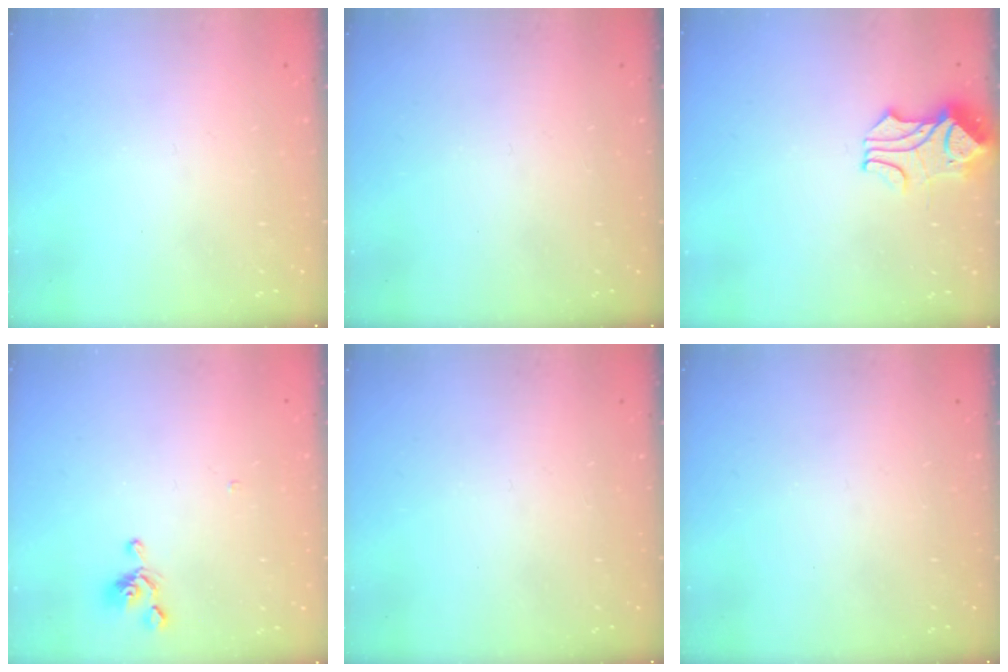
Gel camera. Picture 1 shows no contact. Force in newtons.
{"total": 0.0}
{"total": 1.7, "press": 1.4, "slide": 1.0}
{"total": 0.8, "press": 0.7, "slide": 0.5}
{"total": 0.0}
{"total": 0.0}